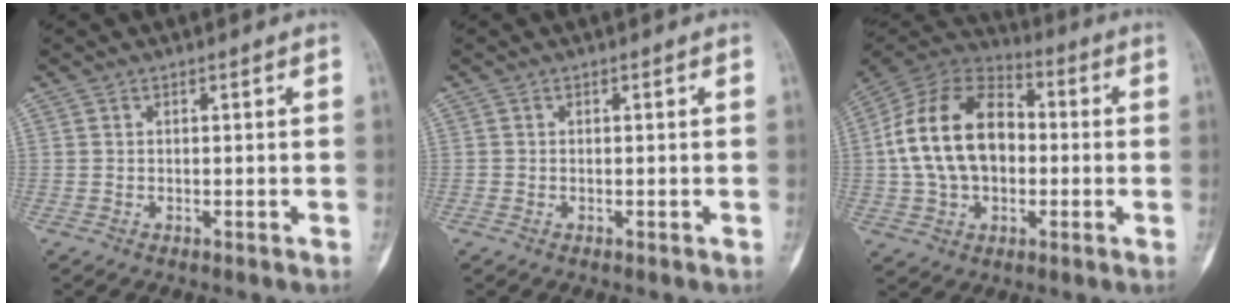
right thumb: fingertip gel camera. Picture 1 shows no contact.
{"total": 0.0}
{"total": 19.4, "force": [0.1, 13.3, 14.2], "torque": [-0.241, 0.028, -0.002]}